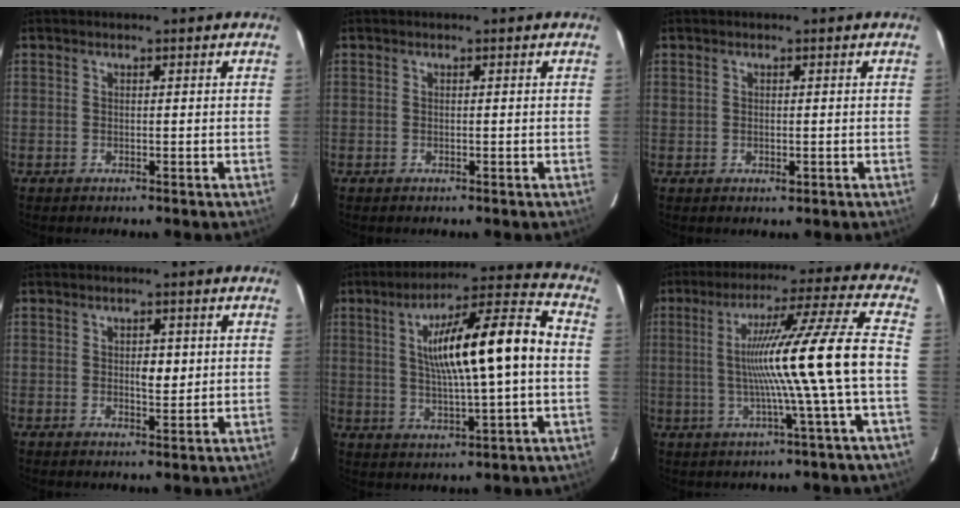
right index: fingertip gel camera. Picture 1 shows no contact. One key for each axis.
{"total": 0.0}
{"total": 1.1, "fx": -0.2, "fy": 0.6, "fz": 1.0, "tx": -0.020, "ty": -0.003, "tz": 0.002}
{"total": 2.8, "fx": 0.4, "fy": 1.3, "fz": 2.5, "tx": -0.035, "ty": 0.000, "tz": 0.007}
{"total": 17.1, "fx": 1.6, "fy": 1.4, "fz": 16.9, "tx": -0.279, "ty": 0.024, "tz": 0.024}
{"total": 14.8, "fx": -1.5, "fy": -2.7, "fz": 14.5, "tx": -0.237, "ty": 0.007, "tz": -0.025}